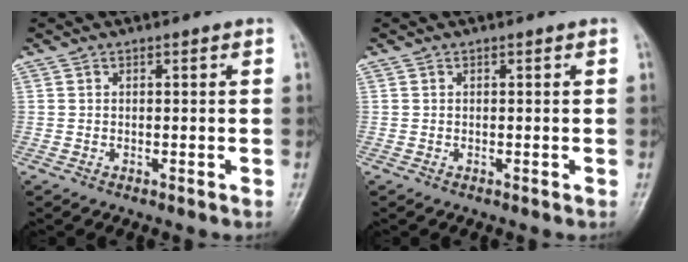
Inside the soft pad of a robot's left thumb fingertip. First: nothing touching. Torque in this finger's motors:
{"motor_torque": [0.00, 0.00, 0.00, -0.01, 0.00]}